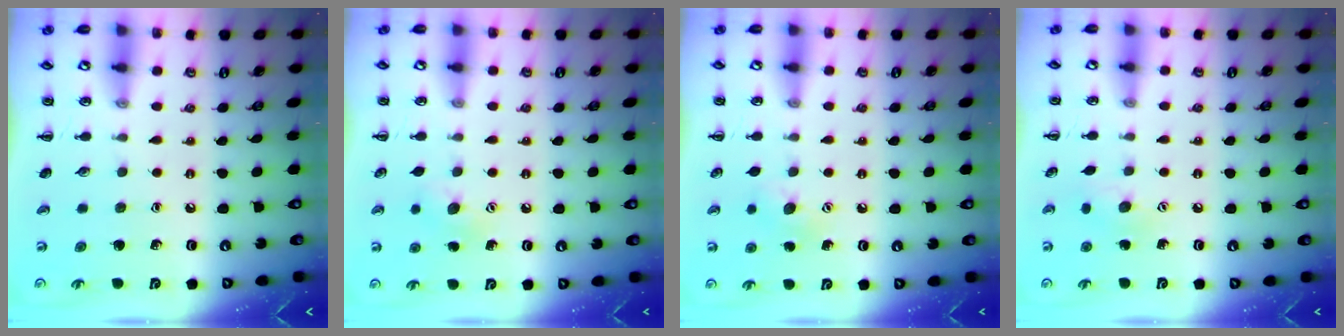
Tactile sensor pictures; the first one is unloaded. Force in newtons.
{"total": 6.2, "press": 6.0, "slide": 1.6}
{"total": 6.2, "press": 6.0, "slide": 1.6}
{"total": 6.2, "press": 6.0, "slide": 1.7}